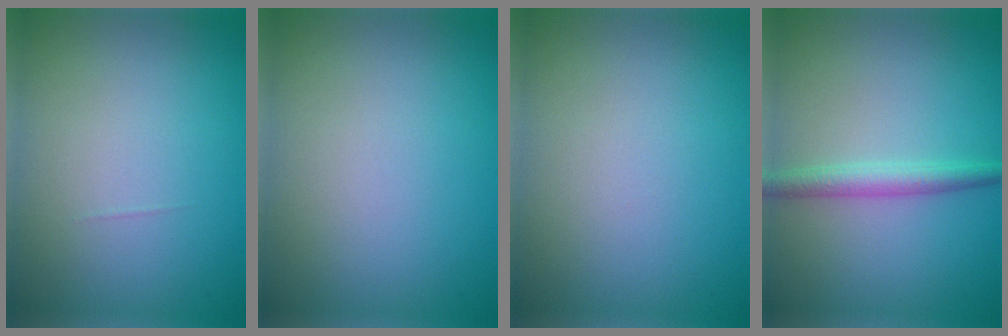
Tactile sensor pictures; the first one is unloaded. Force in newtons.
{"total": 0.0}
{"total": 0.0}
{"total": 2.4, "press": 2.4, "slide": 0.0}